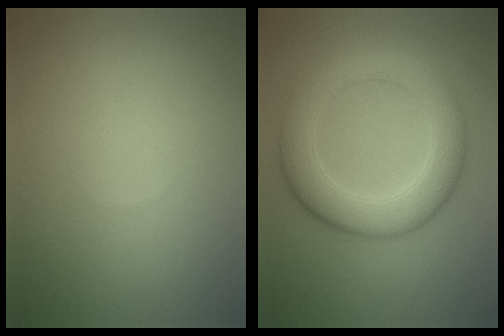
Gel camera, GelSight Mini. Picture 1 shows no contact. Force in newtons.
{"total": 6.6, "press": 6.6, "slide": 0.1}